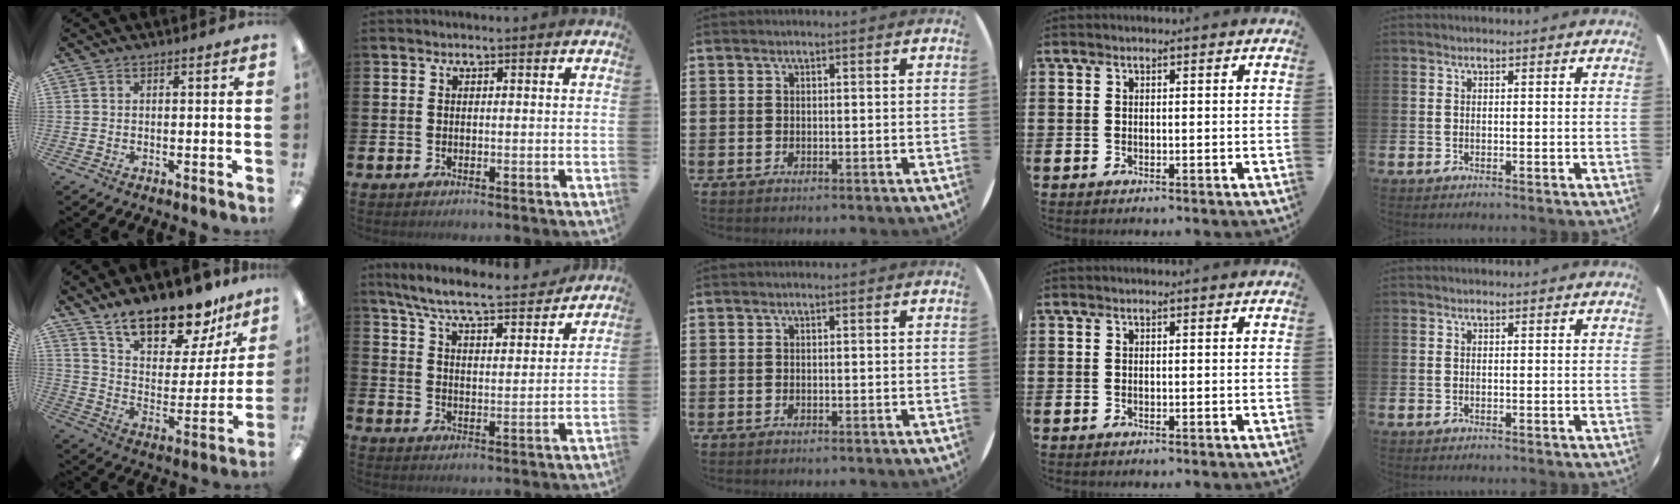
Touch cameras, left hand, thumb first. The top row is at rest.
{"thumb": {"total": 18.7, "force": [15.7, 7.0, 7.5], "torque": [-0.122, -0.112, 0.275]}, "index": {"total": 7.8, "force": [7.1, 0.8, 2.9], "torque": [-0.089, -0.044, 0.123]}}